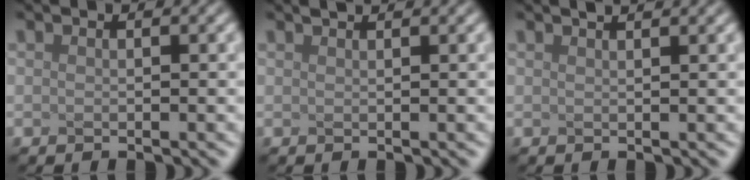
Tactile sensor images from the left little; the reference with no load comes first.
{"total": 1.5, "force": [1.3, 0.4, 0.7], "torque": [0.000, 0.007, -0.002]}
{"total": 2.5, "force": [1.9, 0.9, 1.4], "torque": [0.004, 0.018, -0.006]}